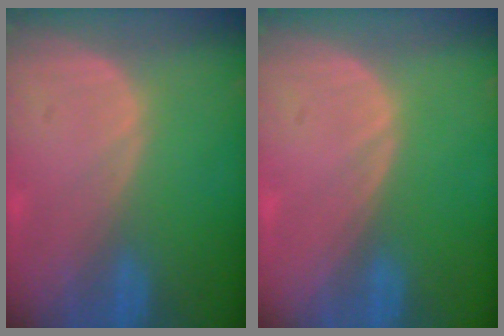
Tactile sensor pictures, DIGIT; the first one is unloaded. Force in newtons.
{"total": 0.0}